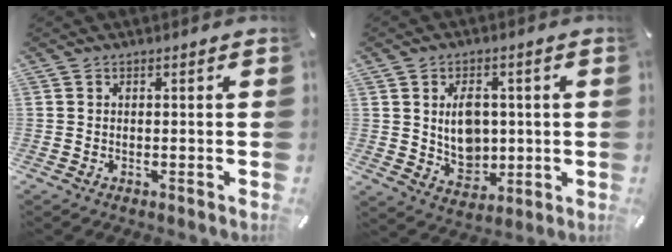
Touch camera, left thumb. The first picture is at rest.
{"total": 8.7, "force": [1.0, 7.0, 5.2], "torque": [-0.068, -0.004, 0.017]}